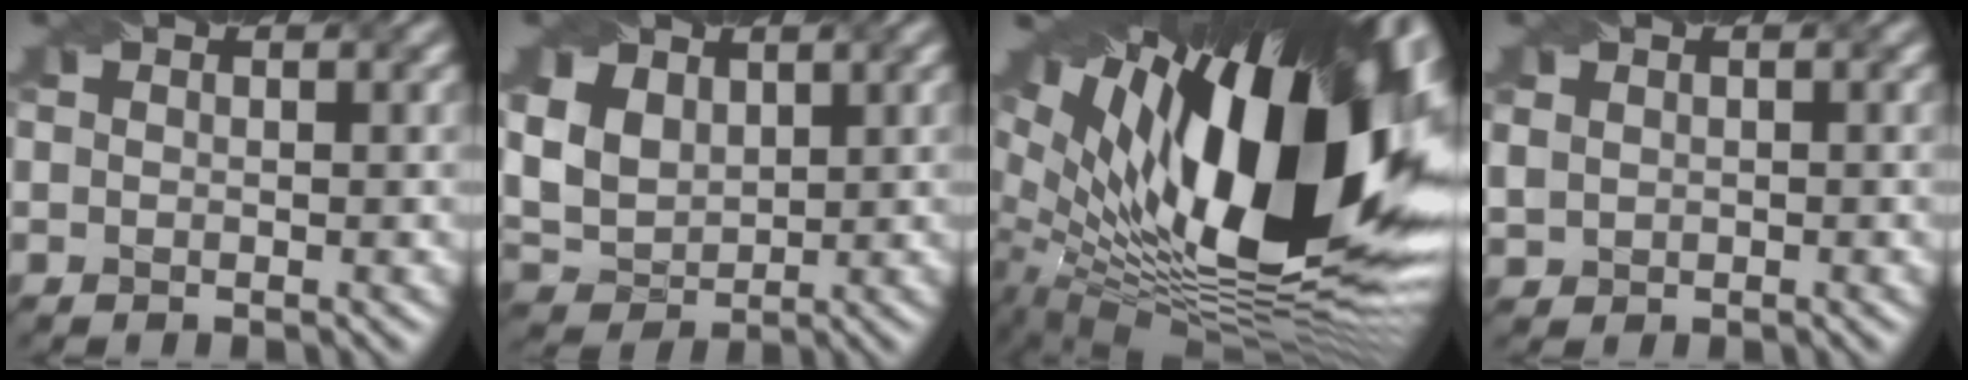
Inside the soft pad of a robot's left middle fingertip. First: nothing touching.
{"total": 6.0, "force": [2.3, 4.2, 3.5], "torque": [-0.102, 0.008, 0.046]}
{"total": 21.2, "force": [4.6, 9.9, 18.1], "torque": [-0.303, -0.002, 0.077]}
{"total": 1.4, "force": [0.7, 1.2, 0.4], "torque": [-0.011, 0.000, 0.019]}